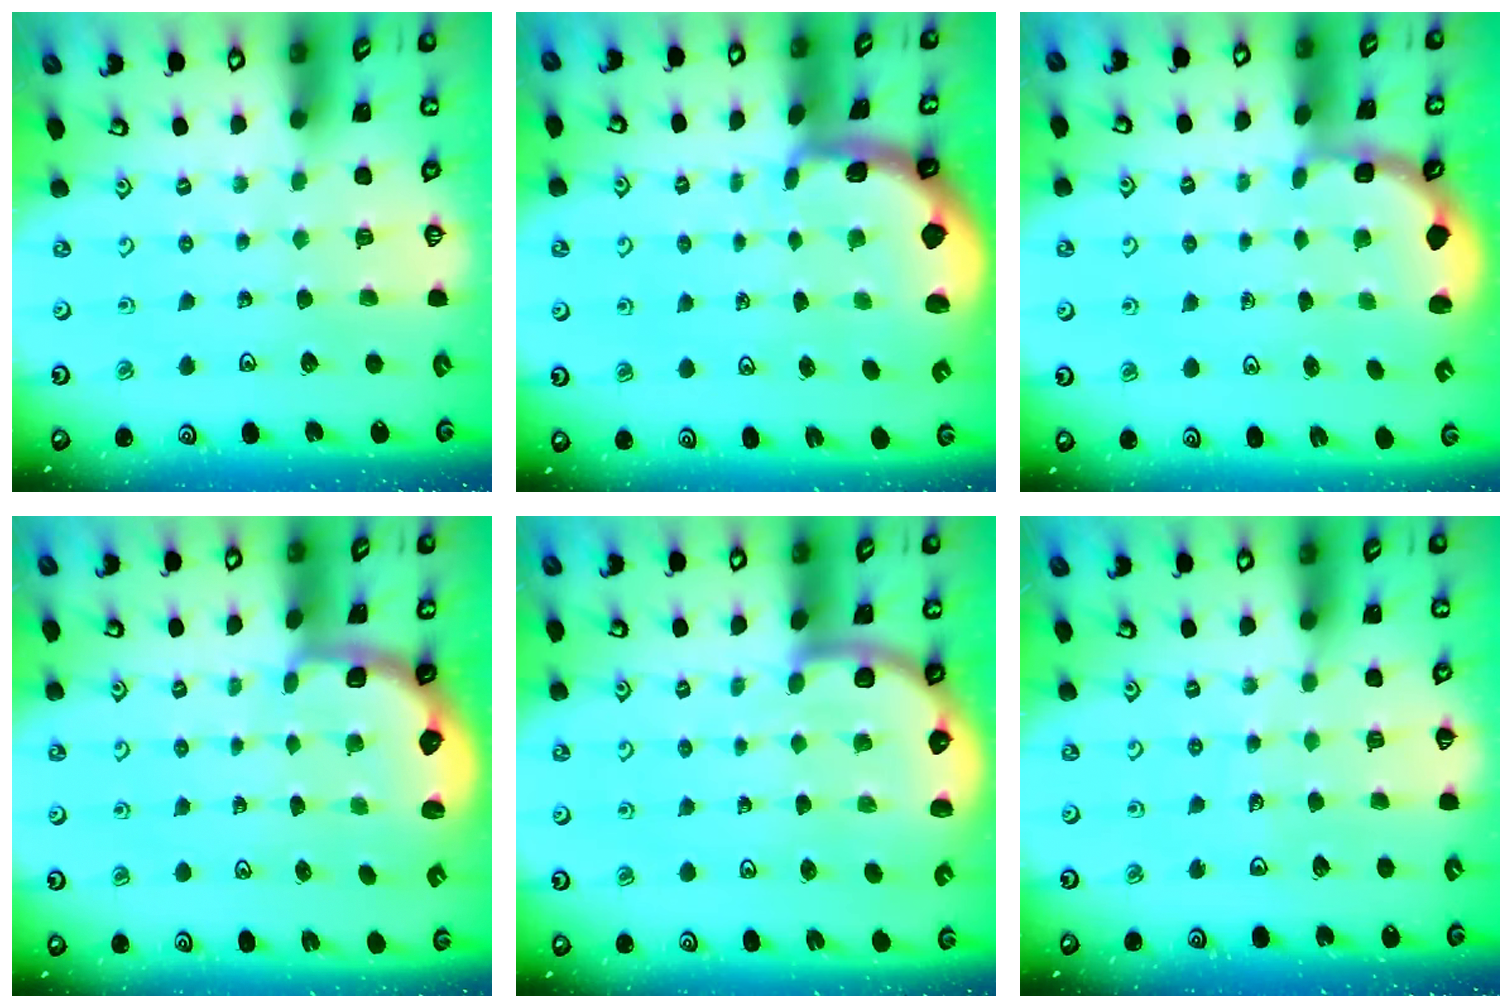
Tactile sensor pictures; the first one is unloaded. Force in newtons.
{"total": 1.7, "press": 1.6, "slide": 0.4}
{"total": 2.7, "press": 2.1, "slide": 1.7}
{"total": 2.6, "press": 1.9, "slide": 1.7}
{"total": 5.0, "press": 4.7, "slide": 1.7}
{"total": 2.5, "press": 2.5, "slide": 0.2}